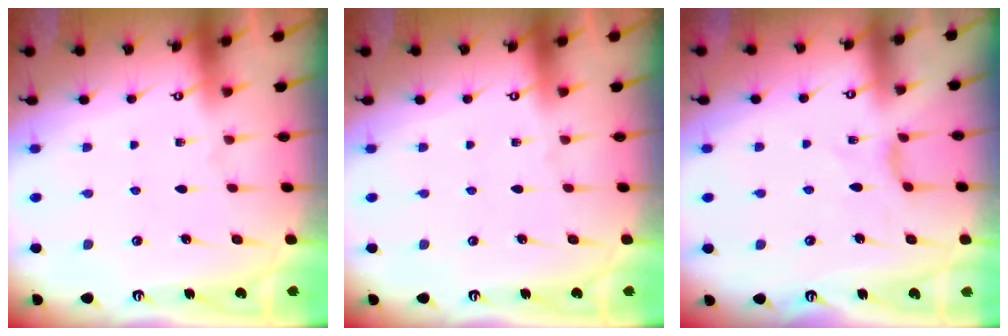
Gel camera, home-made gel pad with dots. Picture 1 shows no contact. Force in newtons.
{"total": 0.0}
{"total": 2.4, "press": 2.4, "slide": 0.5}